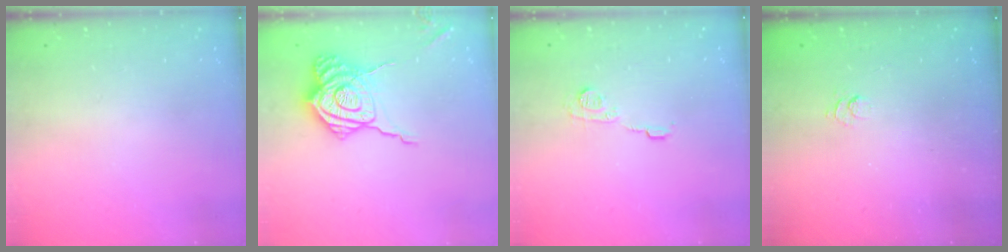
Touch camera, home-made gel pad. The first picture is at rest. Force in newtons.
{"total": 16.6, "press": 16.5, "slide": 1.4}
{"total": 6.2, "press": 6.2, "slide": 0.2}
{"total": 2.5, "press": 2.0, "slide": 1.4}